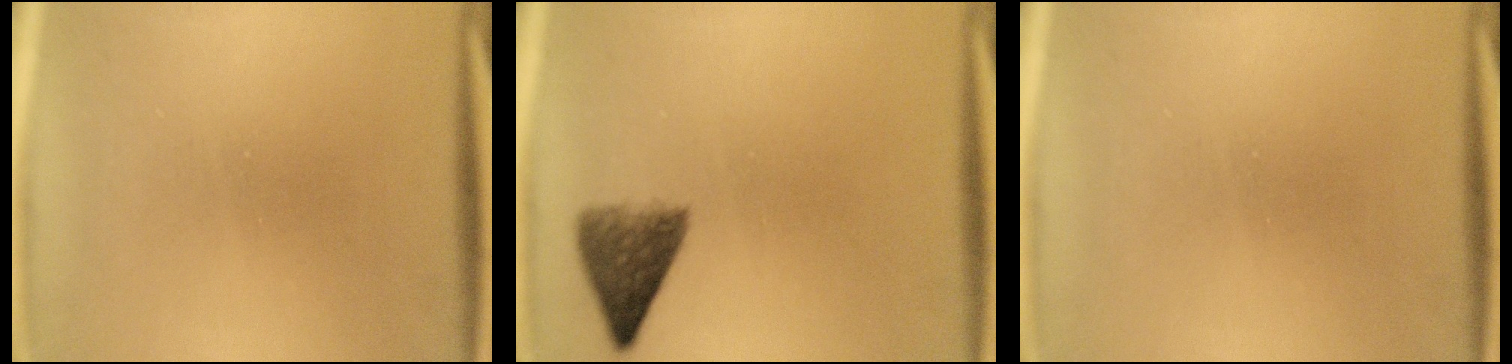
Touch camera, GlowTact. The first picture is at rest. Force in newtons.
{"total": 5.2}
{"total": 0.0}